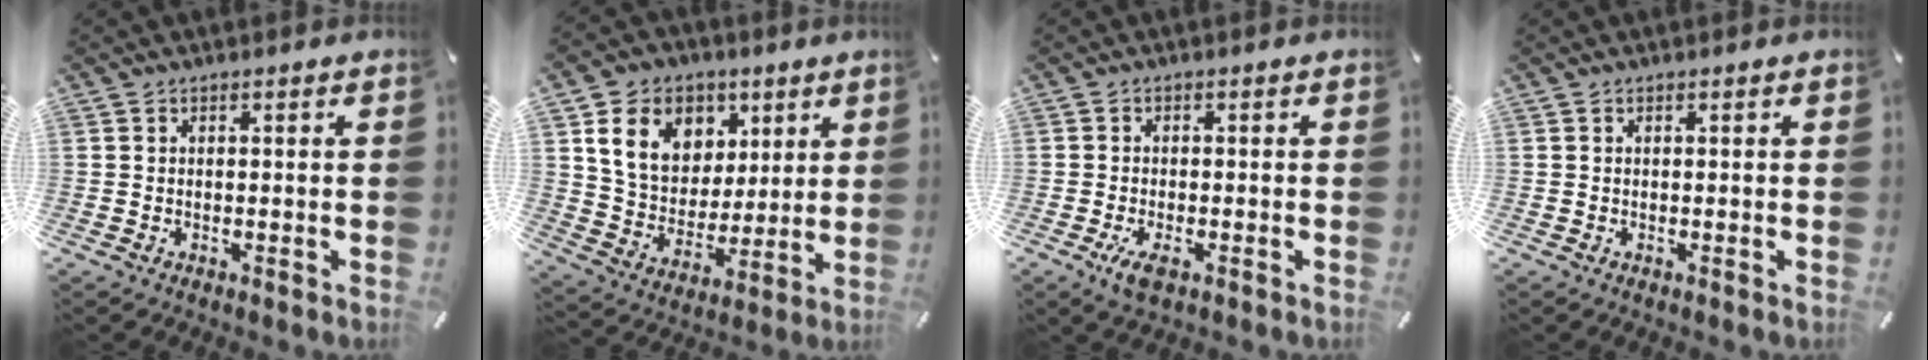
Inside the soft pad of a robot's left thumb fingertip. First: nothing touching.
{"total": 14.5, "force": [6.0, 11.8, 6.1], "torque": [-0.103, -0.013, 0.118]}
{"total": 3.3, "force": [-1.5, 1.7, 2.5], "torque": [-0.053, 0.001, -0.027]}
{"total": 0.0}